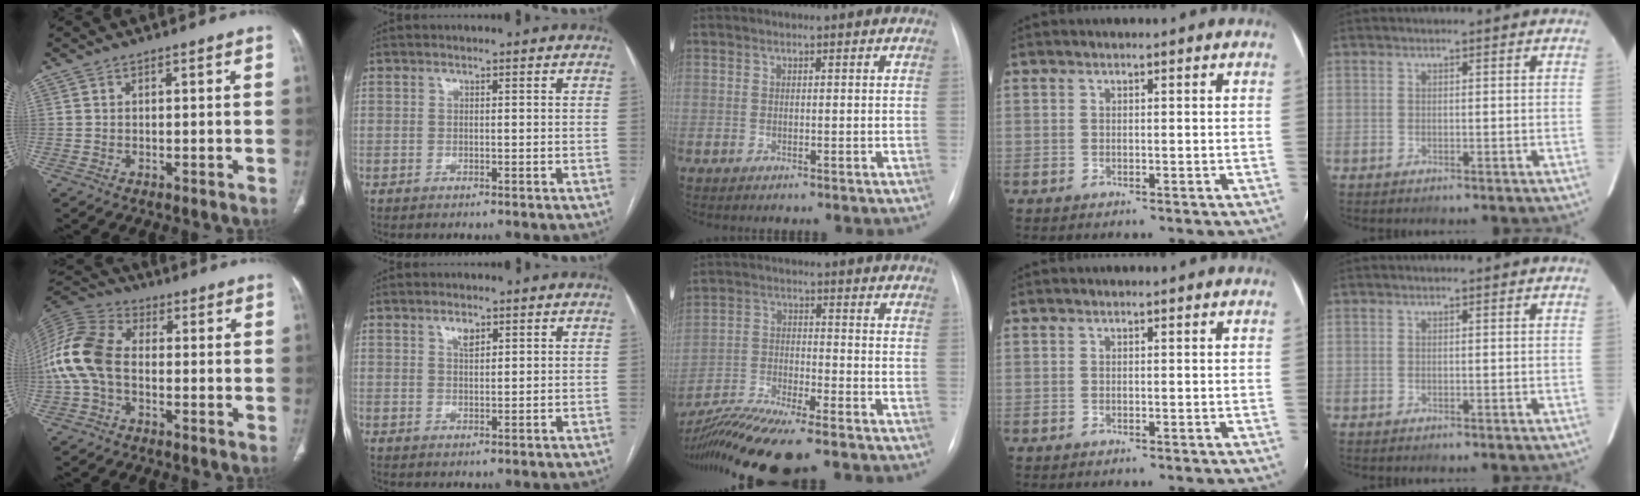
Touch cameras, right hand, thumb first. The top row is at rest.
{"thumb": {"total": 13.4, "force": [-1.3, 8.7, 10.1], "torque": [-0.225, 0.032, -0.032]}, "index": {"total": 2.0, "force": [1.2, 0.8, 1.4], "torque": [-0.025, 0.000, 0.022]}, "middle": {"total": 12.3, "force": [-10.4, 0.4, 6.5], "torque": [-0.119, -0.018, -0.178]}}